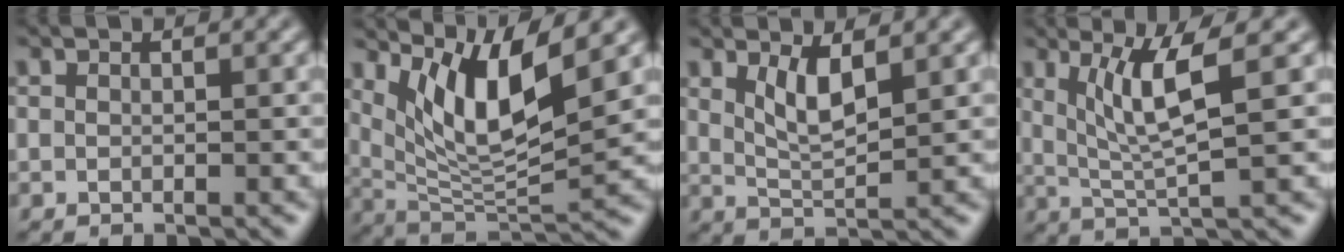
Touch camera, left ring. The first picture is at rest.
{"total": 7.9, "force": [4.0, 2.0, 6.4], "torque": [-0.115, -0.013, 0.079]}
{"total": 3.0, "force": [1.5, 0.8, 2.5], "torque": [-0.050, -0.010, 0.033]}
{"total": 4.9, "force": [1.7, 0.6, 4.5], "torque": [-0.093, -0.005, 0.040]}